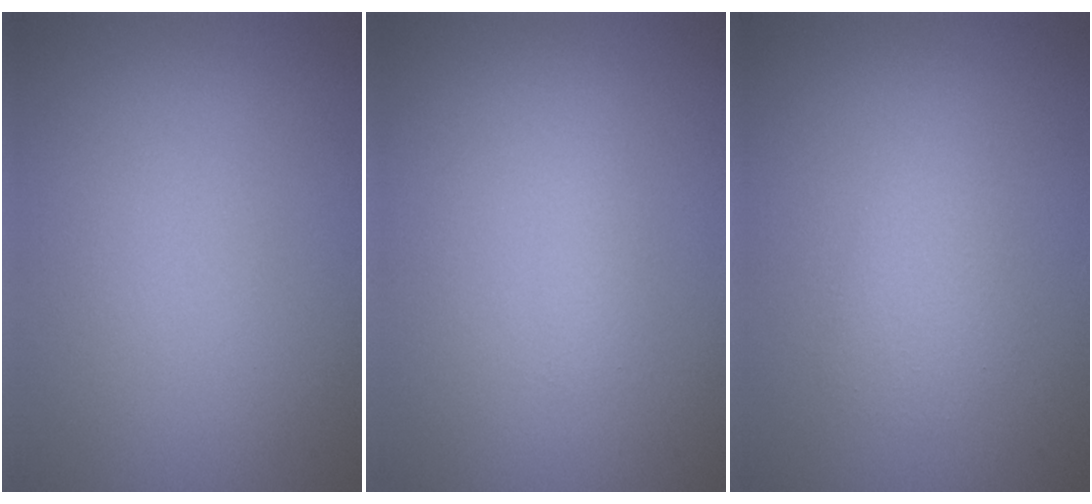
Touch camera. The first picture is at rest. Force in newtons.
{"total": 0.8, "press": 0.8, "slide": 0.0}
{"total": 1.8, "press": 1.8, "slide": 0.1}